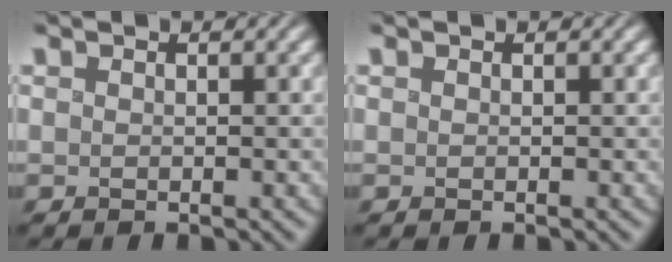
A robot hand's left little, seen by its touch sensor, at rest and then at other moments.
{"total": 0.0}